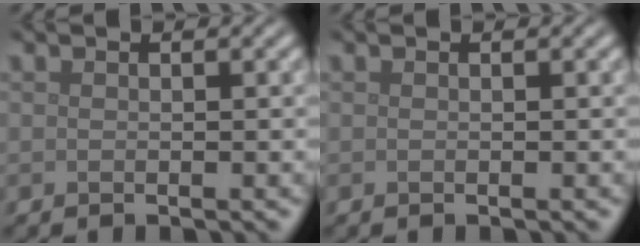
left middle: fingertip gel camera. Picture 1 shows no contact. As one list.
[{"total": 0.0}]